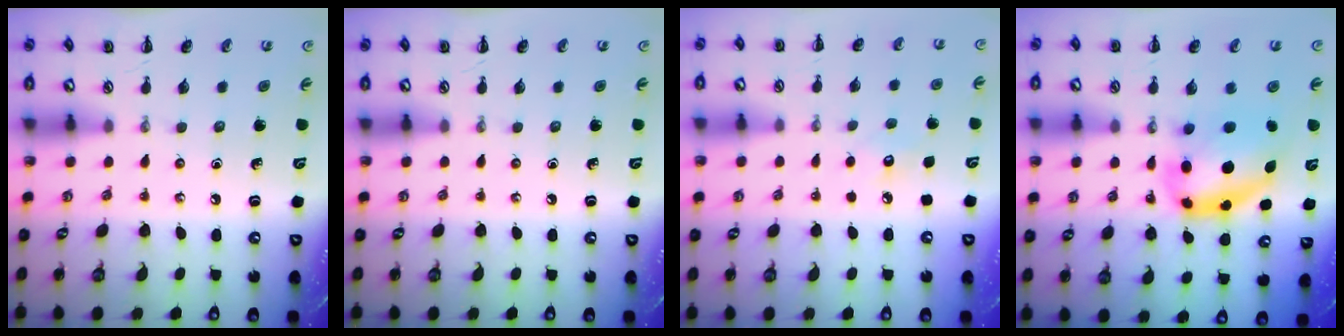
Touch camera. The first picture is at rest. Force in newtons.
{"total": 0.0}
{"total": 5.5, "press": 5.3, "slide": 1.4}
{"total": 9.8, "press": 9.5, "slide": 2.5}